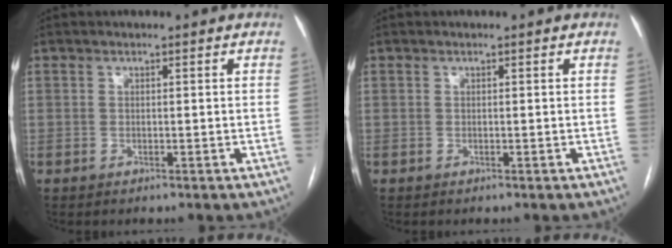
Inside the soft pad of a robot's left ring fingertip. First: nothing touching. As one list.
[{"total": 0.0}]